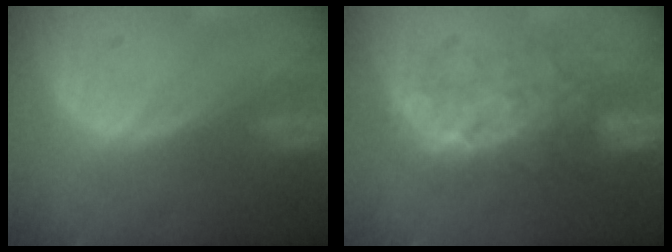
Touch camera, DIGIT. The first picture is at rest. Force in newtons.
{"total": 7.7, "press": 7.6, "slide": 1.4}